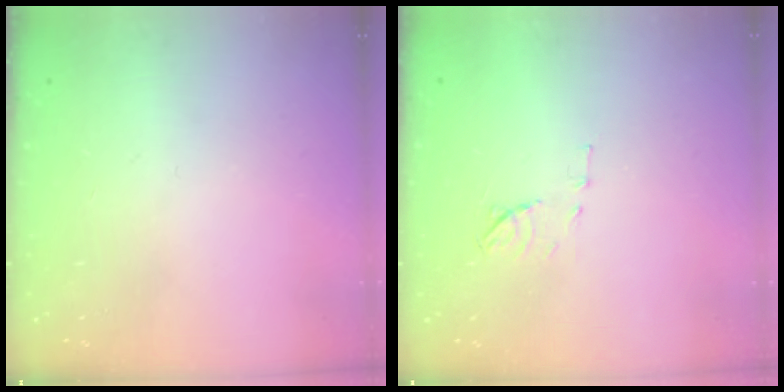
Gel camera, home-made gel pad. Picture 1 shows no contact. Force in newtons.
{"total": 6.9, "press": 6.9, "slide": 0.7}